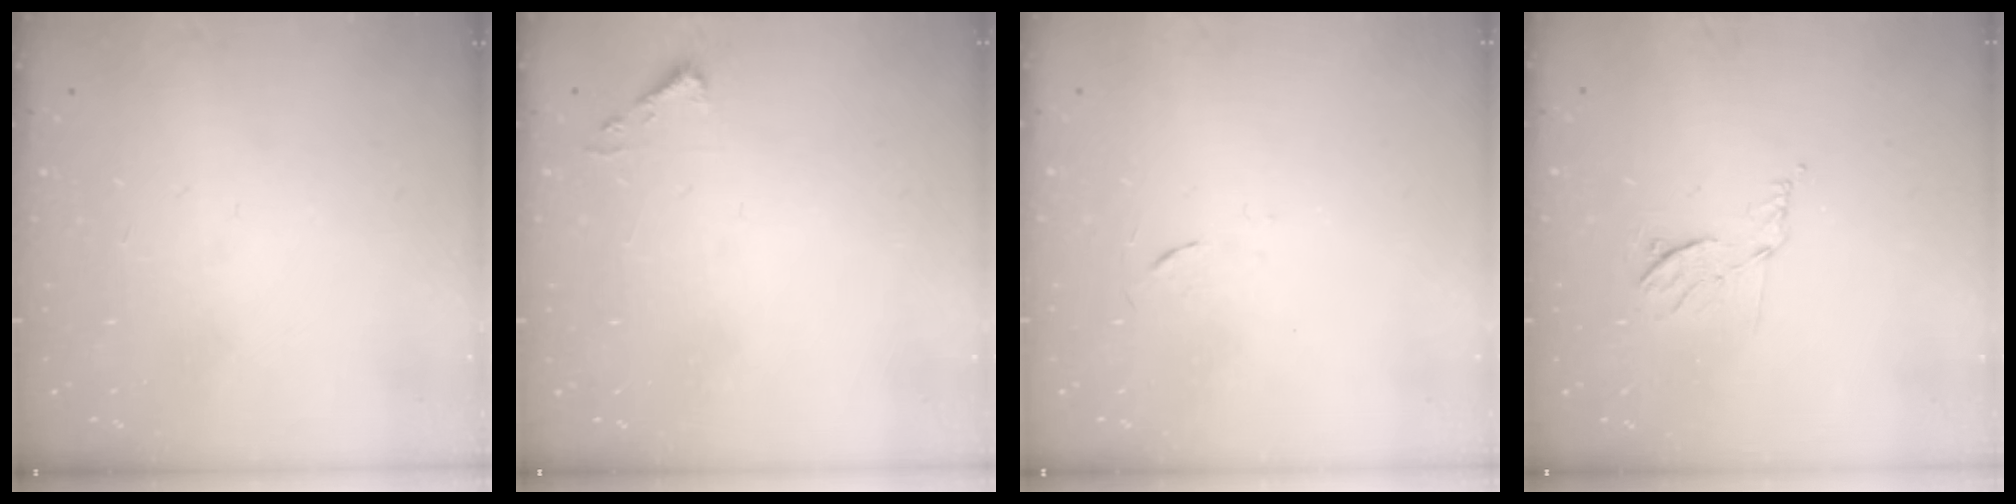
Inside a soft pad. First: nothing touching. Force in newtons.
{"total": 3.7, "press": 3.7, "slide": 0.5}
{"total": 3.7, "press": 3.4, "slide": 1.3}
{"total": 6.5, "press": 6.4, "slide": 1.0}